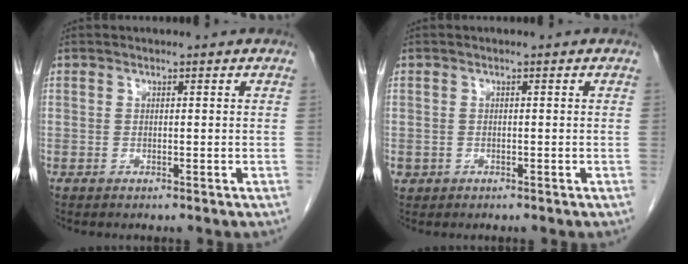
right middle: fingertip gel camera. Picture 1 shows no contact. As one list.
[{"total": 1.0, "force": [-0.3, 0.9, 0.2], "torque": [-0.006, 0.004, -0.001]}]